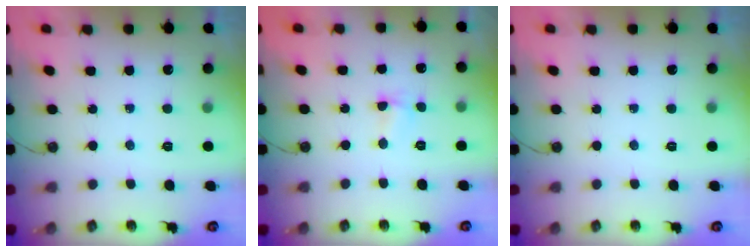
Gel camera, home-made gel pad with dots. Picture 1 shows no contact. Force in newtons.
{"total": 2.6, "press": 2.5, "slide": 0.5}
{"total": 0.0}